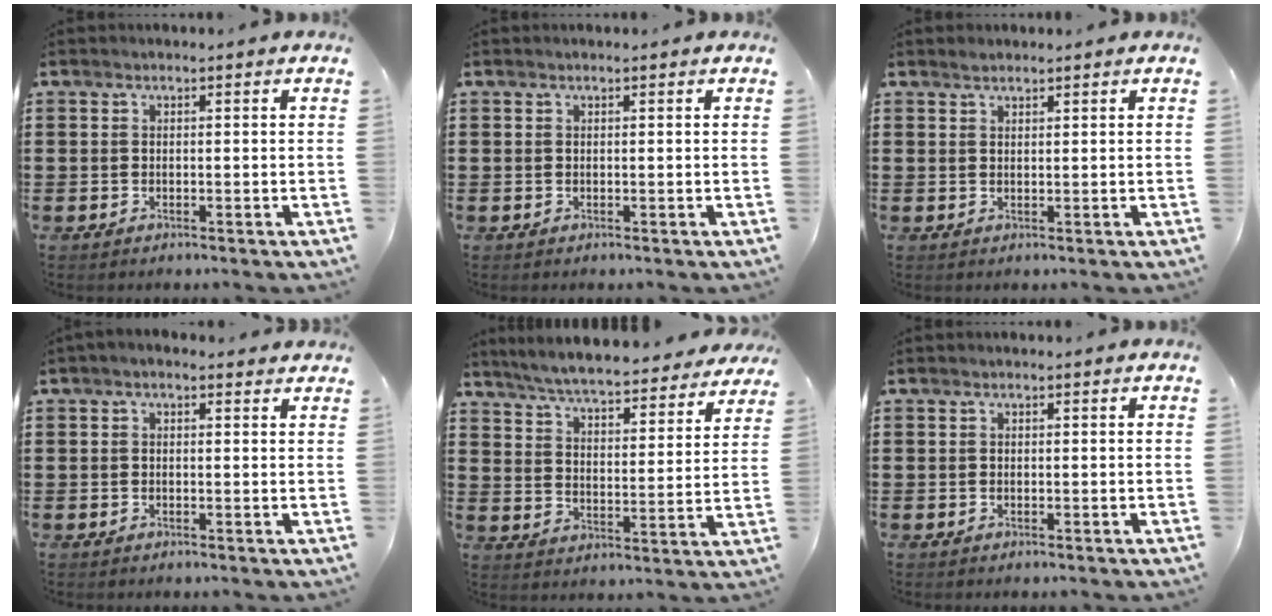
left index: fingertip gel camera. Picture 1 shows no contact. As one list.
[{"total": 0.0}, {"total": 1.1, "force": [1.0, 0.2, 0.1], "torque": [-0.004, 0.000, 0.021]}, {"total": 1.1, "force": [0.3, 0.7, 0.8], "torque": [-0.017, 0.005, 0.005]}, {"total": 6.0, "force": [5.9, -0.4, 1.4], "torque": [-0.055, -0.041, 0.100]}, {"total": 0.0}]